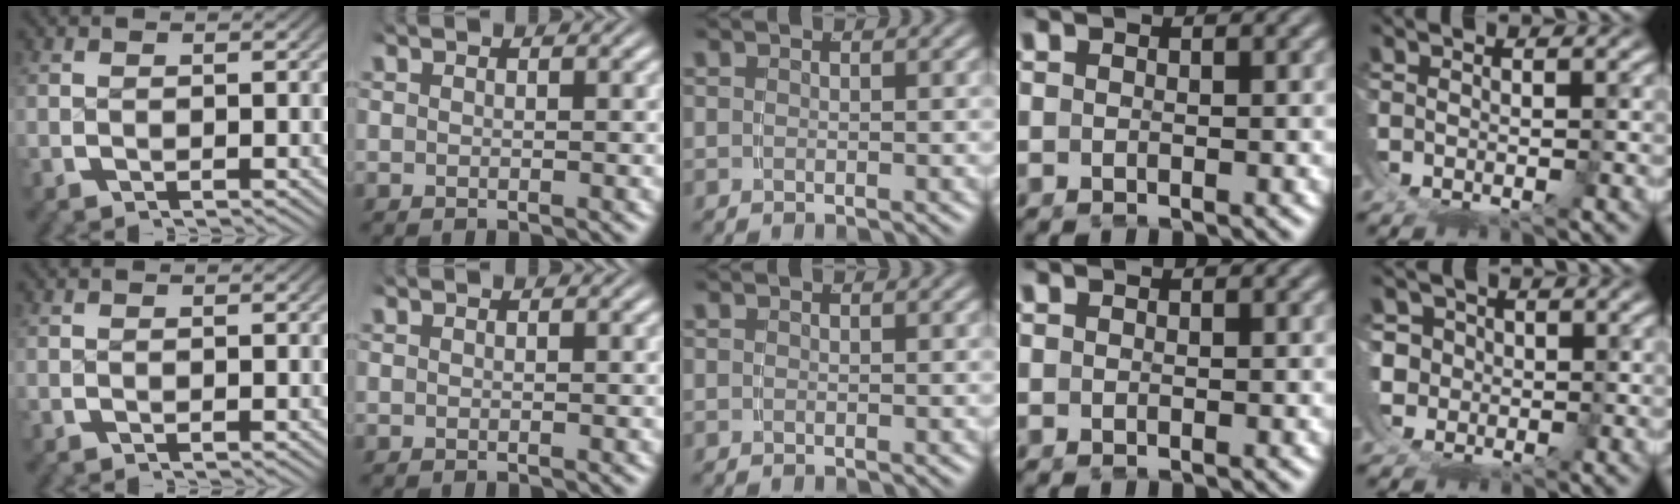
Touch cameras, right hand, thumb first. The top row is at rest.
{"little": {"total": 7.6, "force": [-0.1, 7.0, 3.0], "torque": [-0.089, -0.028, -0.001]}}